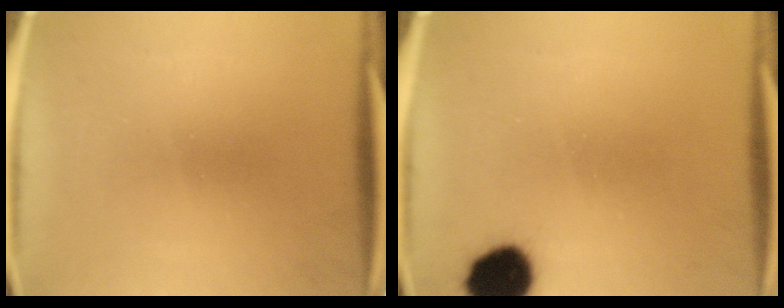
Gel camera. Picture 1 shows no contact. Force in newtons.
{"total": 10.6}